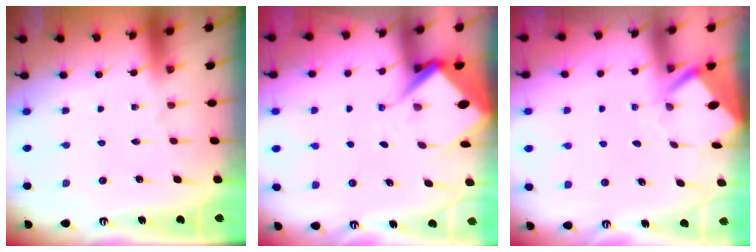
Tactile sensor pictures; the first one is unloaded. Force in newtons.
{"total": 6.1, "press": 6.1, "slide": 0.5}
{"total": 3.1, "press": 3.1, "slide": 0.3}